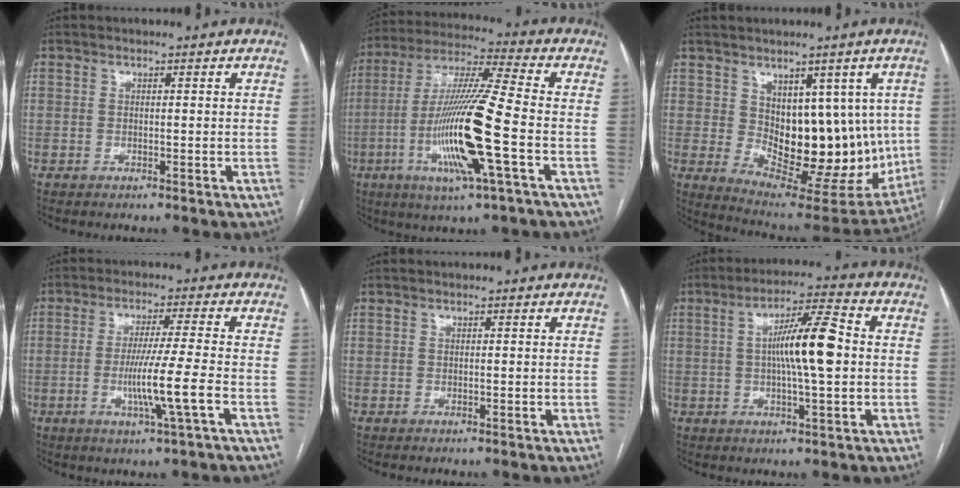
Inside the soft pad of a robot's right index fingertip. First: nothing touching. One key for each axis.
{"total": 17.4, "fx": -4.7, "fy": 0.1, "fz": 16.7, "tx": -0.339, "ty": -0.013, "tz": -0.093}
{"total": 16.1, "fx": 0.9, "fy": 8.6, "fz": 13.6, "tx": -0.171, "ty": -0.006, "tz": 0.041}
{"total": 8.1, "fx": -2.3, "fy": -1.3, "fz": 7.7, "tx": -0.141, "ty": -0.015, "tz": -0.045}
{"total": 0.0}
{"total": 10.1, "fx": 0.4, "fy": 1.0, "fz": 10.1, "tx": -0.176, "ty": 0.014, "tz": 0.003}